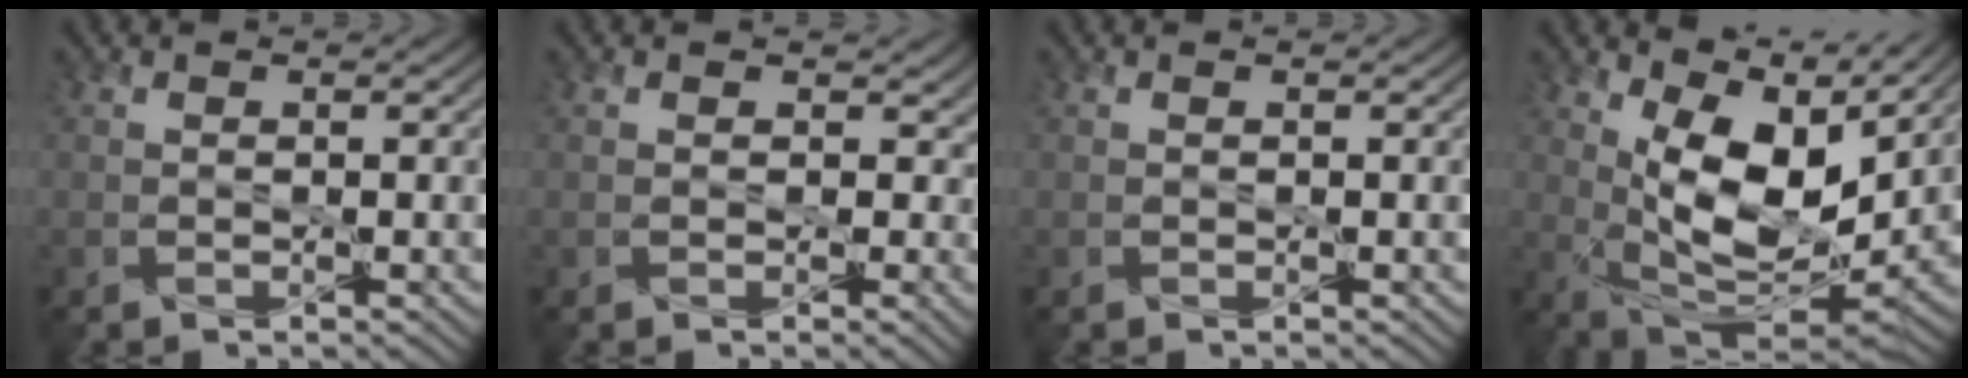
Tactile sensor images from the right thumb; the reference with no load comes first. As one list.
[{"total": 3.7, "force": [0.1, 3.1, 2.1], "torque": [-0.026, -0.003, -0.002]}, {"total": 0.0}, {"total": 12.3, "force": [4.4, 6.0, 9.8], "torque": [-0.187, -0.003, 0.089]}]